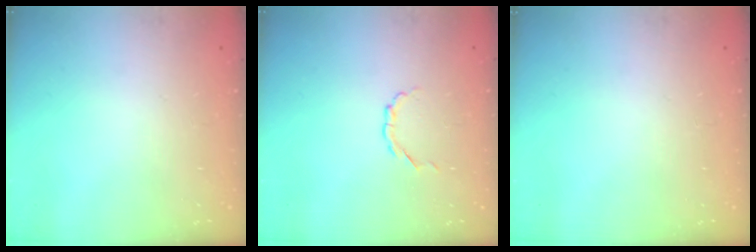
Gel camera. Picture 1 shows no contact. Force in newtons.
{"total": 2.5, "press": 2.4, "slide": 0.6}
{"total": 0.0}